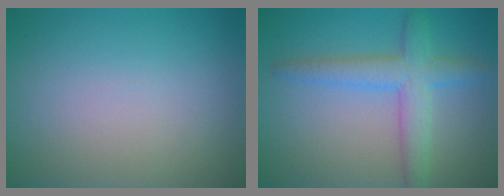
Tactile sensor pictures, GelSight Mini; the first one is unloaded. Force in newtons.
{"total": 4.4, "press": 4.4, "slide": 0.2}